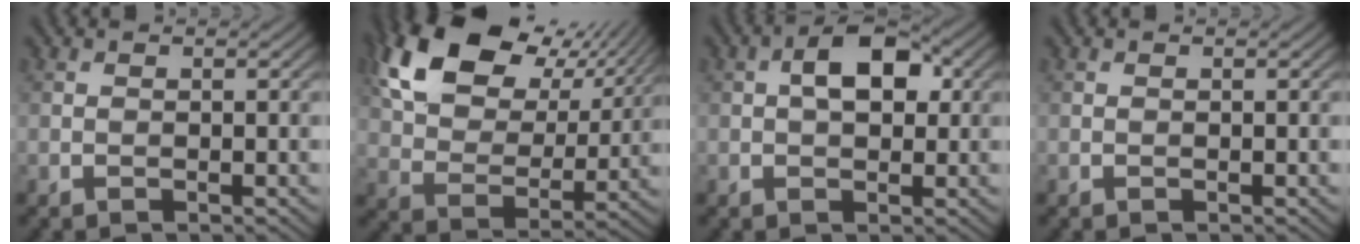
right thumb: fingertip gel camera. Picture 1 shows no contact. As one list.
[{"total": 16.9, "force": [8.7, 10.3, 10.1], "torque": [-0.223, 0.020, 0.149]}, {"total": 5.4, "force": [1.0, 3.0, 4.4], "torque": [-0.071, 0.010, 0.011]}, {"total": 0.0}]